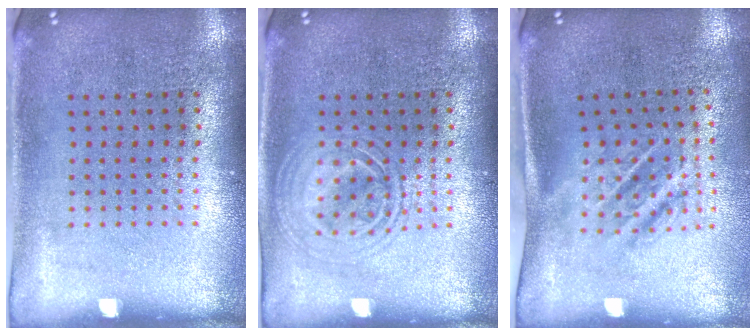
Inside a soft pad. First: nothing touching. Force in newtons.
{"total": 2.6, "press": 2.6, "slide": 0.3}
{"total": 1.7, "press": 1.2, "slide": 1.2}